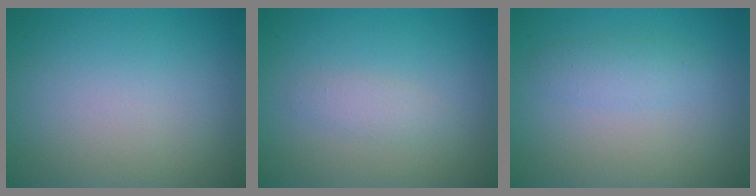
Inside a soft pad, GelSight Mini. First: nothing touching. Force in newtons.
{"total": 1.3, "press": 1.3, "slide": 0.0}
{"total": 1.6, "press": 1.6, "slide": 0.0}